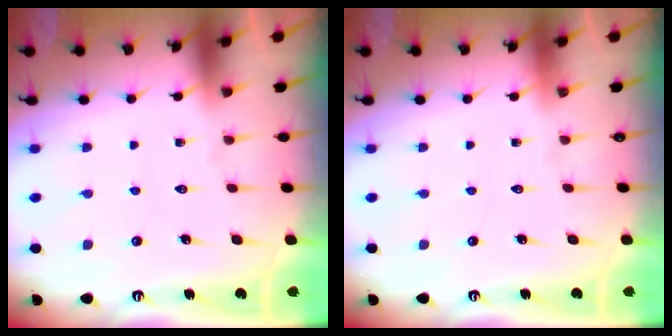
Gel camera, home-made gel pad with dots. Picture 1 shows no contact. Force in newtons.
{"total": 0.0}